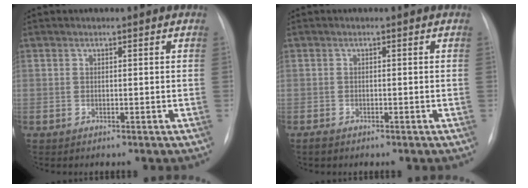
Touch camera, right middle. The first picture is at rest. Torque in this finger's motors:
{"motor_torque": [0.05, -0.12, 0.03, 0.02]}